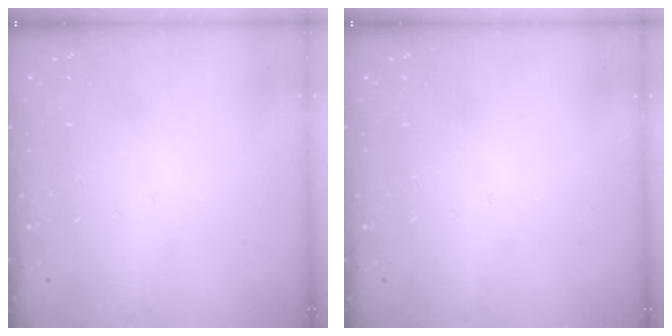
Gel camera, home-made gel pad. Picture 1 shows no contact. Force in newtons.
{"total": 0.0}